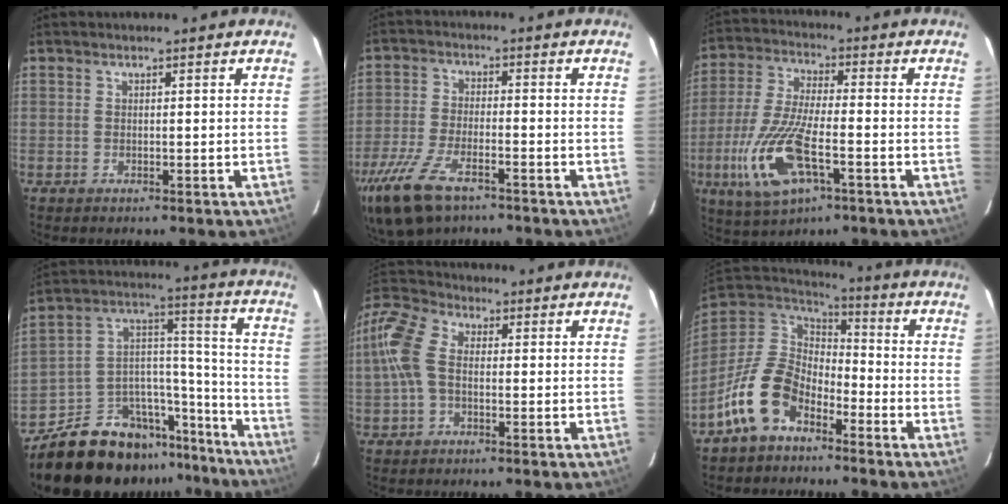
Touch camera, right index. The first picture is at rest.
{"total": 14.9, "force": [-9.8, 6.1, 9.4], "torque": [-0.222, -0.039, -0.183]}
{"total": 15.4, "force": [-5.9, 5.3, 13.2], "torque": [-0.290, -0.017, -0.111]}
{"total": 20.0, "force": [-16.3, 9.7, 6.4], "torque": [-0.120, 0.075, -0.239]}
{"total": 11.3, "force": [-0.2, 7.1, 8.7], "torque": [-0.195, 0.023, -0.011]}
{"total": 13.9, "force": [-7.9, 8.4, 7.7], "torque": [-0.171, 0.012, -0.151]}